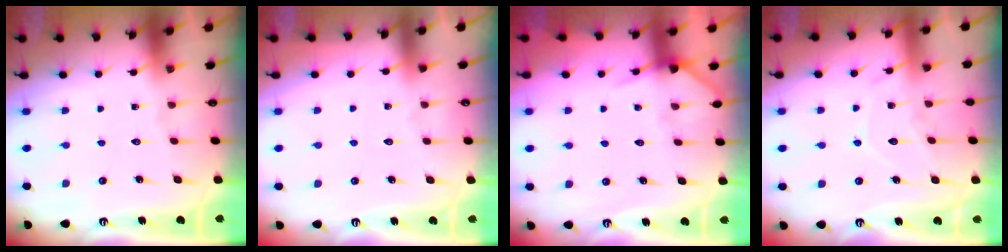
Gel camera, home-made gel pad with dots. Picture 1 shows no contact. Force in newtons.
{"total": 4.0, "press": 3.9, "slide": 0.6}
{"total": 5.6, "press": 5.5, "slide": 0.7}
{"total": 9.4, "press": 9.4, "slide": 0.2}